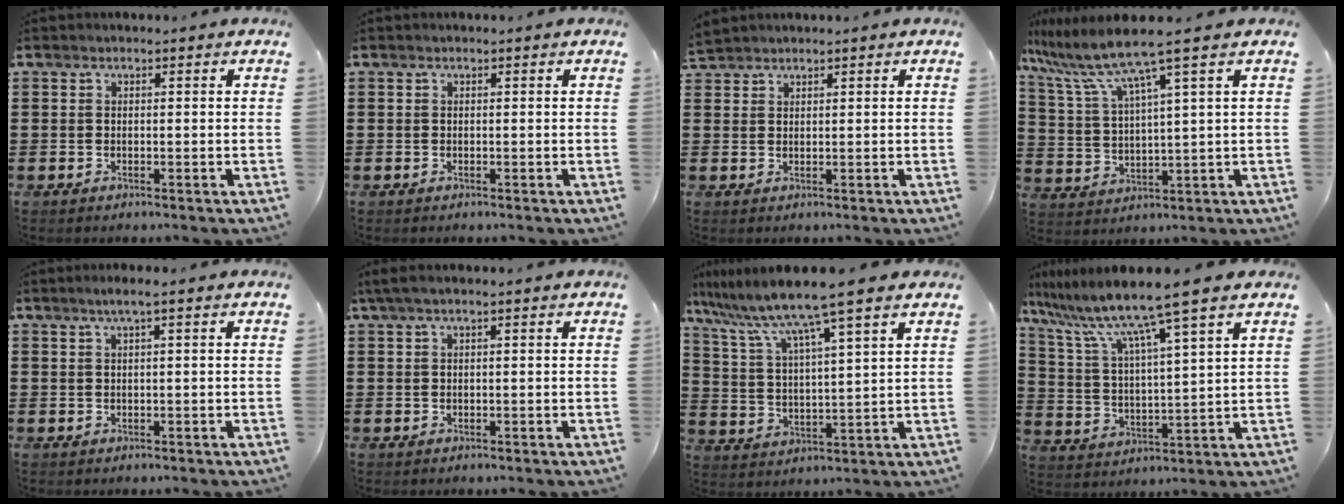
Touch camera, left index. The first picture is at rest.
{"total": 0.0}
{"total": 1.5, "force": [1.5, 0.1, 0.0], "torque": [-0.003, 0.001, 0.029]}
{"total": 8.0, "force": [5.7, -0.5, 5.6], "torque": [-0.138, -0.033, 0.091]}
{"total": 1.5, "force": [0.5, -0.1, 1.4], "torque": [-0.026, -0.001, 0.008]}
{"total": 1.3, "force": [0.3, 0.0, 1.3], "torque": [-0.022, -0.003, 0.006]}
{"total": 9.0, "force": [7.5, -0.8, 4.9], "torque": [-0.126, -0.045, 0.119]}
{"total": 9.8, "force": [8.0, -0.9, 5.6], "torque": [-0.142, -0.047, 0.125]}